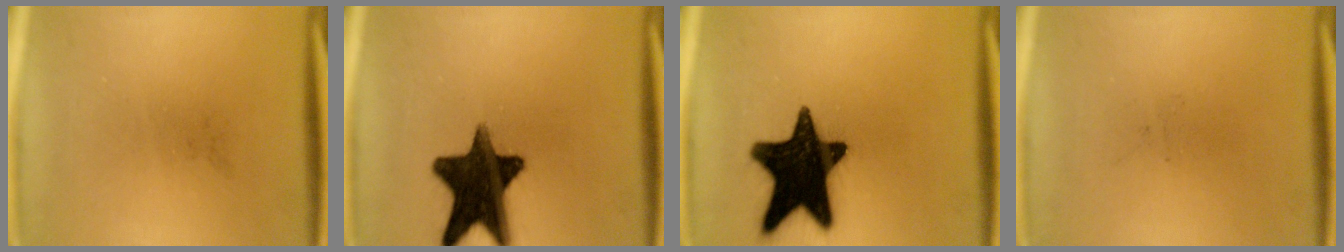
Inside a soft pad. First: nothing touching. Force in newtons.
{"total": 15.7}
{"total": 18.9}
{"total": 0.0}